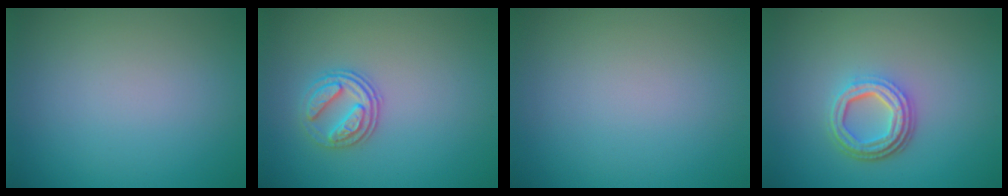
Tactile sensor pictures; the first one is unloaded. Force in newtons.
{"total": 2.8, "press": 2.6, "slide": 1.2}
{"total": 0.0}
{"total": 4.3, "press": 3.3, "slide": 2.8}